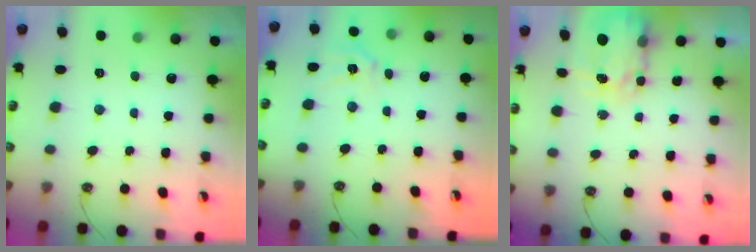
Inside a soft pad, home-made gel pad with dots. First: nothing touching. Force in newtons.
{"total": 9.6, "press": 9.6, "slide": 1.1}
{"total": 4.9, "press": 4.9, "slide": 0.4}